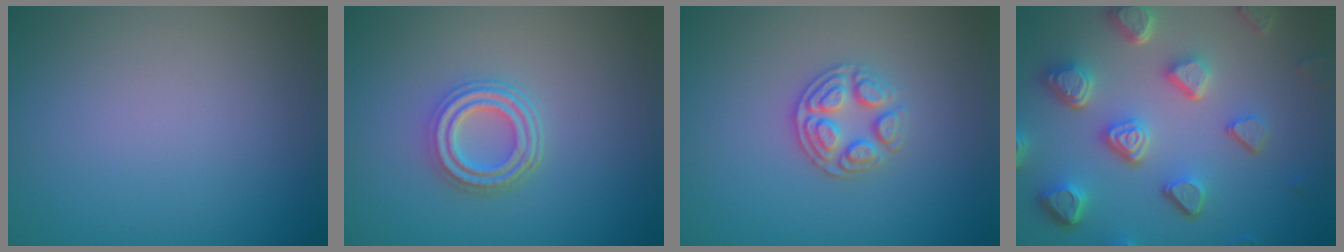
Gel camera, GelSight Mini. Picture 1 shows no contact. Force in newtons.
{"total": 4.2, "press": 3.3, "slide": 2.7}
{"total": 3.0, "press": 2.8, "slide": 1.1}
{"total": 7.4, "press": 5.6, "slide": 4.8}